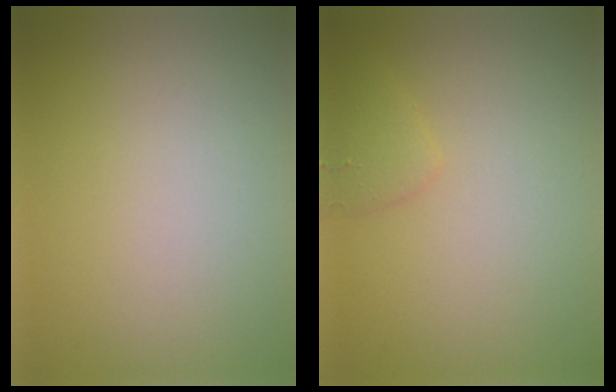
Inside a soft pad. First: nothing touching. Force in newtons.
{"total": 1.1, "press": 1.1, "slide": 0.1}